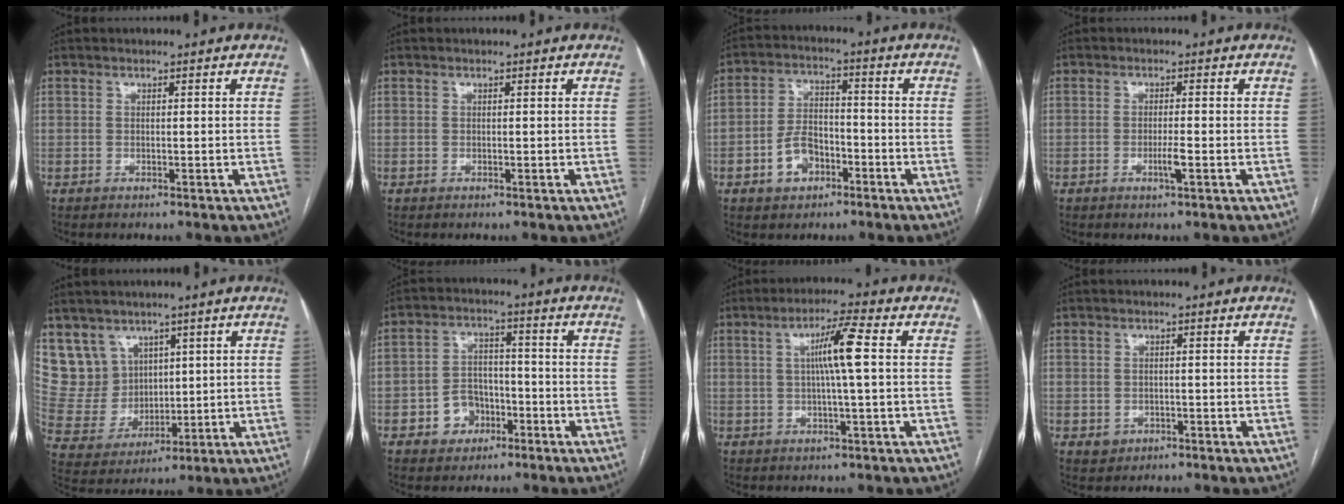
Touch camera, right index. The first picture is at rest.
{"total": 0.0}
{"total": 7.0, "force": [-3.2, 4.7, 4.1], "torque": [-0.085, 0.015, -0.053]}
{"total": 2.3, "force": [-0.9, -0.1, 2.1], "torque": [-0.041, -0.004, -0.015]}
{"total": 9.0, "force": [5.7, 7.0, 0.8], "torque": [-0.029, 0.031, 0.133]}
{"total": 6.3, "force": [-2.8, 5.2, 2.3], "torque": [-0.042, 0.021, -0.039]}
{"total": 6.6, "force": [1.0, -0.4, 6.6], "torque": [-0.116, 0.007, 0.015]}
{"total": 2.2, "force": [-0.8, 2.0, 0.4], "torque": [-0.001, 0.007, -0.008]}